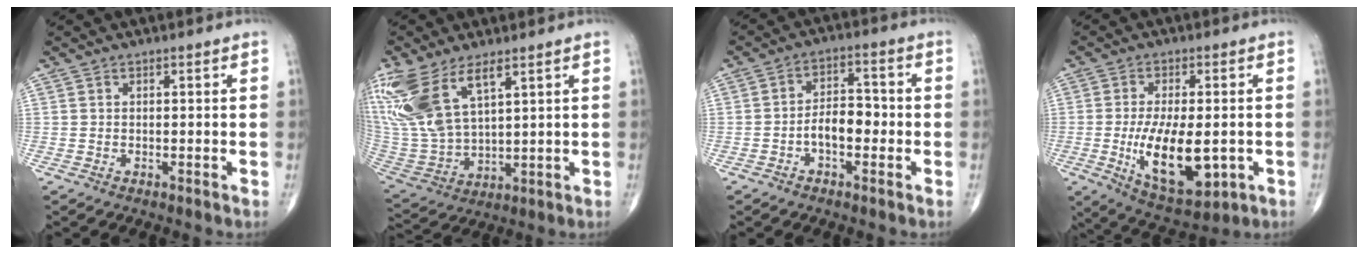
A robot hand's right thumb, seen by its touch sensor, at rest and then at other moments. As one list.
[{"total": 17.1, "force": [8.9, 7.5, 12.6], "torque": [-0.280, -0.030, 0.193]}, {"total": 6.3, "force": [-1.8, 3.6, 4.9], "torque": [-0.068, 0.027, -0.037]}, {"total": 14.8, "force": [-2.9, 6.7, 12.9], "torque": [-0.206, -0.015, -0.029]}]